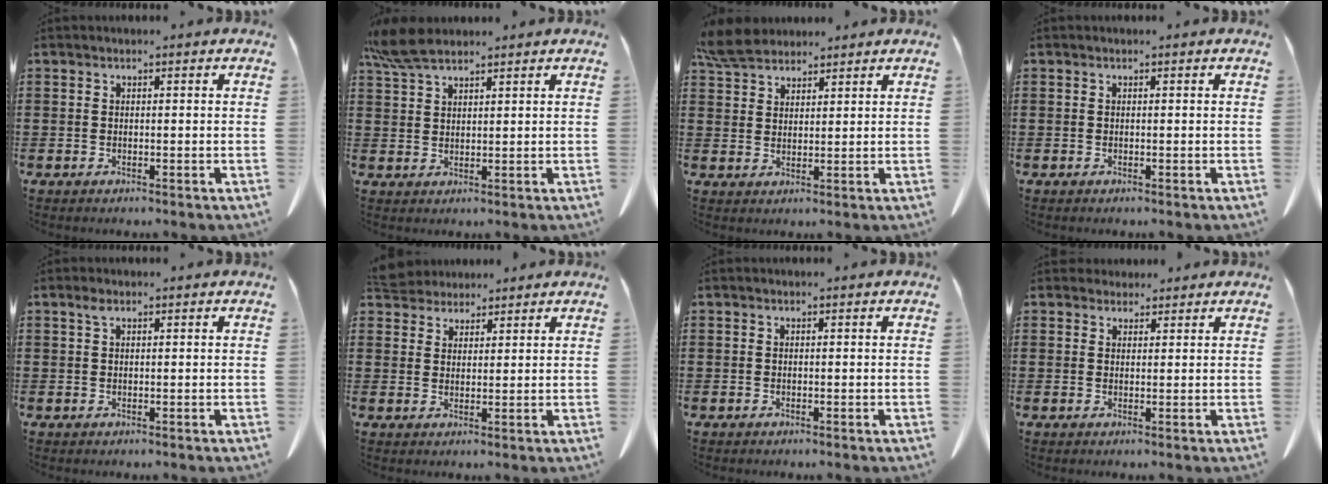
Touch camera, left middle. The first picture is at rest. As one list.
[{"total": 5.8, "force": [4.5, 1.5, 3.3], "torque": [-0.084, -0.006, 0.083]}, {"total": 5.5, "force": [4.8, 1.8, 1.8], "torque": [-0.053, -0.004, 0.093]}, {"total": 0.0}, {"total": 1.3, "force": [0.6, 0.5, 1.1], "torque": [-0.024, 0.002, 0.011]}, {"total": 4.1, "force": [3.9, 1.2, 0.4], "torque": [-0.024, -0.008, 0.075]}, {"total": 0.0}, {"total": 2.2, "force": [1.9, 0.9, 0.1], "torque": [0.000, -0.001, 0.037]}]